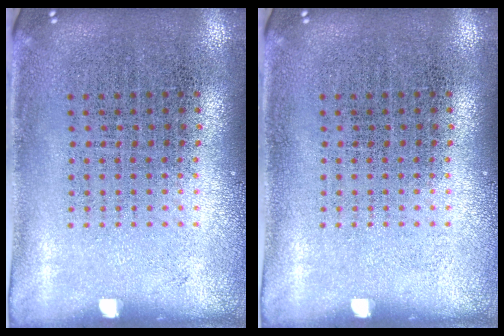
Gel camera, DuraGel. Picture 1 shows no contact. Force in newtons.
{"total": 0.0}